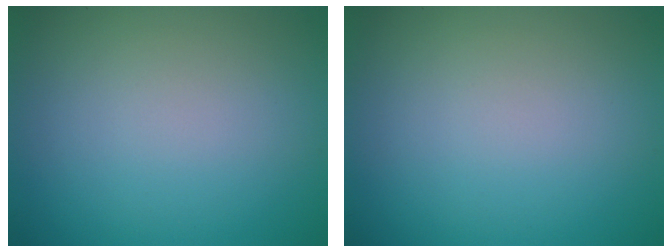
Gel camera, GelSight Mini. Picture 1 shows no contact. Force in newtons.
{"total": 0.0}